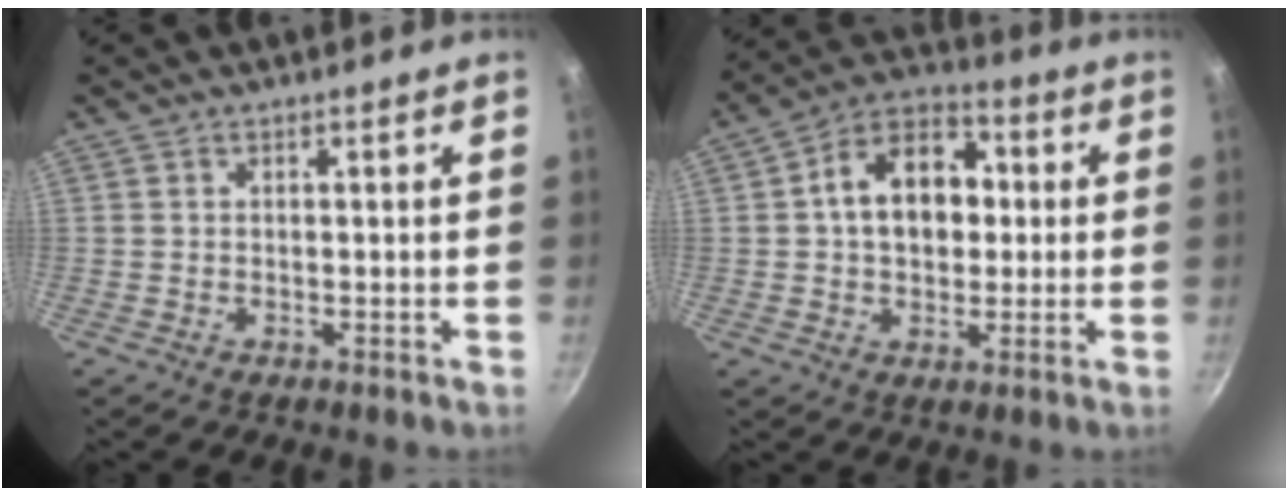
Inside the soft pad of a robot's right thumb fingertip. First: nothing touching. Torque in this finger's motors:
{"motor_torque": [0.66, 2.83, 1.05, -0.31, 0.00]}